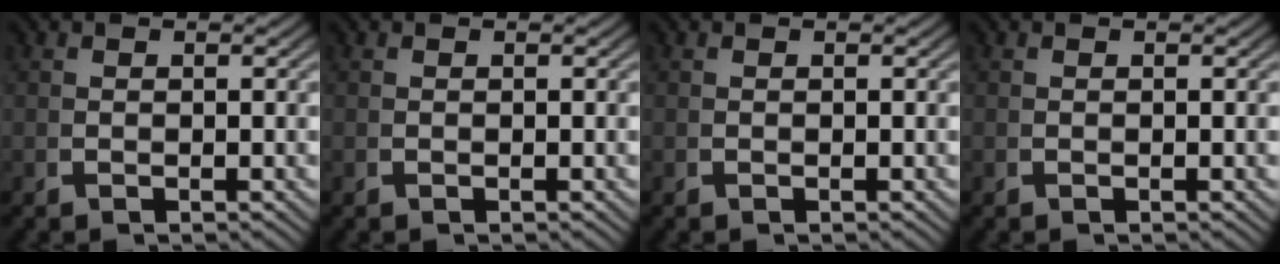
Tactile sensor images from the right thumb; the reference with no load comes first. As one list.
[{"total": 0.0}, {"total": 0.0}, {"total": 0.0}]